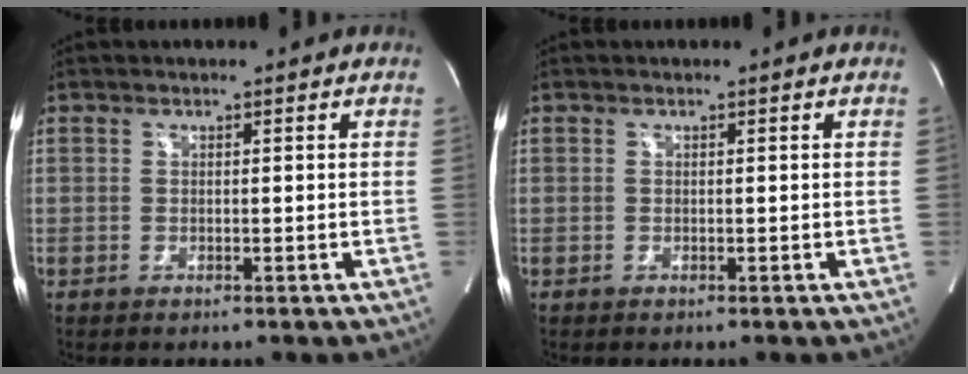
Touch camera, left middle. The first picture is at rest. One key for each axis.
{"total": 0.0}